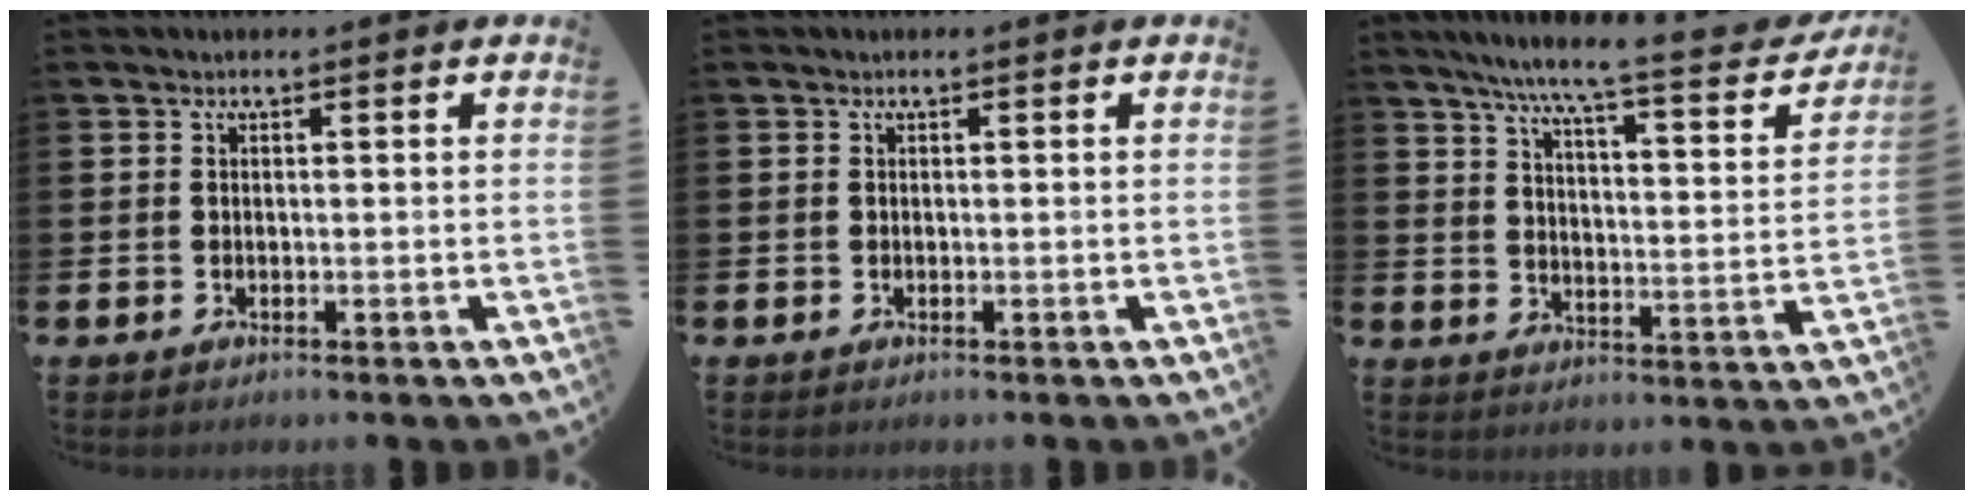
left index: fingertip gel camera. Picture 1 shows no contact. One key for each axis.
{"total": 0.0}
{"total": 8.1, "fx": 6.9, "fy": 0.6, "fz": 4.2, "tx": -0.097, "ty": -0.051, "tz": 0.108}